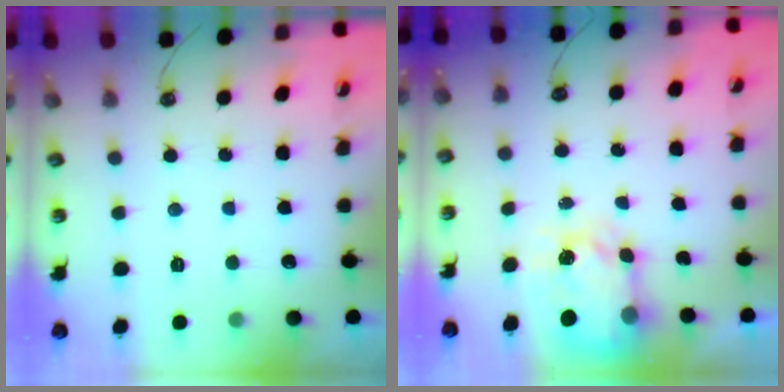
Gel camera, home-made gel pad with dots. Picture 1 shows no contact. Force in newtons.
{"total": 5.3, "press": 5.3, "slide": 0.6}